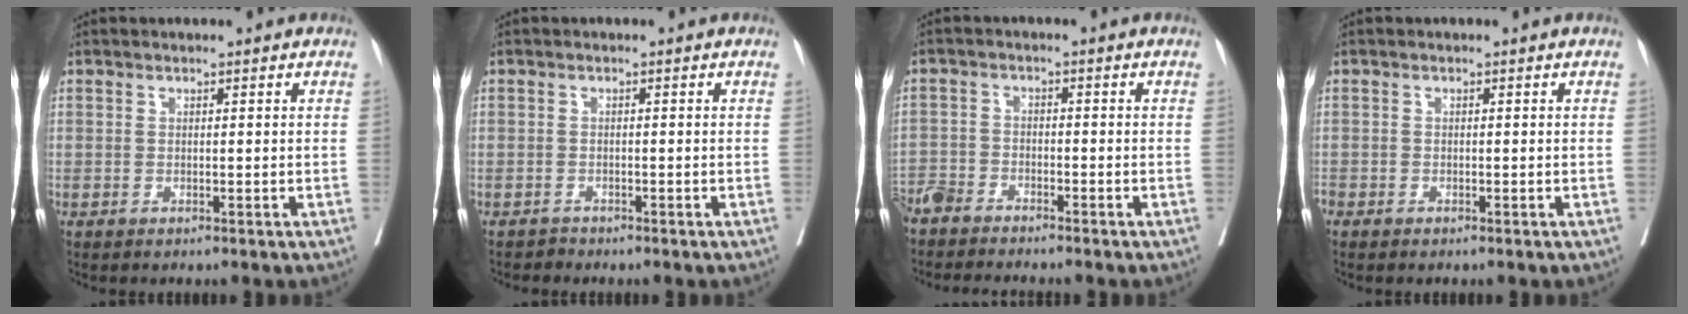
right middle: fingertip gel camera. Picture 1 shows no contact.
{"total": 0.9, "force": [-0.8, 0.2, -0.3], "torque": [0.000, -0.003, -0.016]}
{"total": 5.9, "force": [-5.7, 0.9, 1.4], "torque": [-0.015, -0.013, -0.101]}
{"total": 1.0, "force": [-0.8, 0.5, 0.3], "torque": [-0.012, -0.002, -0.017]}